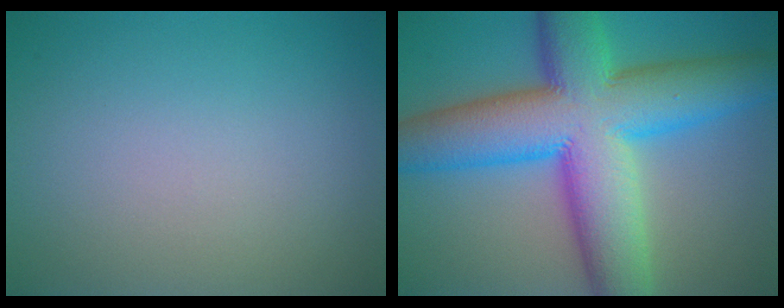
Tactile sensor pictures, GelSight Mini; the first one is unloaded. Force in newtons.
{"total": 14.8, "press": 14.8, "slide": 0.1}